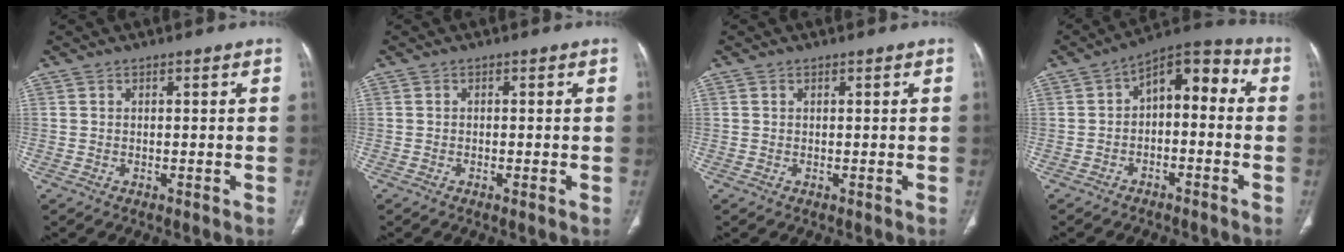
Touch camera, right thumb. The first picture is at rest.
{"total": 0.9, "force": [-0.3, 0.1, 0.8], "torque": [-0.020, -0.002, -0.008]}
{"total": 0.0}
{"total": 9.7, "force": [-0.6, 5.7, 7.8], "torque": [-0.078, 0.049, -0.022]}